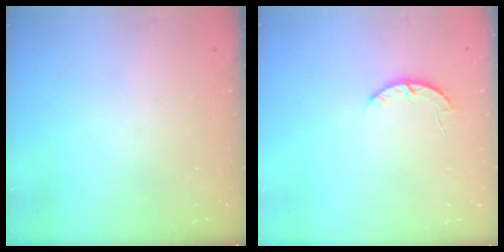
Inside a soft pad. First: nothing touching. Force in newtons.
{"total": 3.9, "press": 3.9, "slide": 0.4}